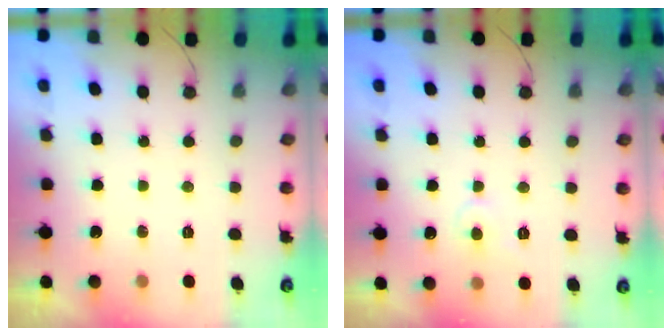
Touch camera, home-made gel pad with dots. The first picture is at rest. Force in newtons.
{"total": 4.4, "press": 4.4, "slide": 0.1}